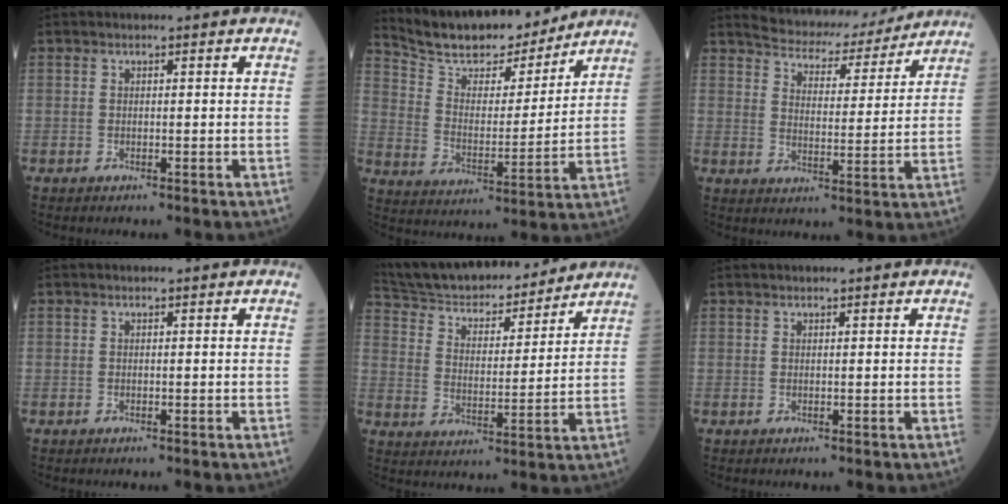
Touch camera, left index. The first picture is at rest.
{"total": 15.3, "force": [14.0, 3.6, 5.2], "torque": [-0.096, -0.002, 0.237]}
{"total": 12.8, "force": [12.0, 2.9, 3.5], "torque": [-0.048, 0.001, 0.170]}
{"total": 0.0}
{"total": 20.4, "force": [18.7, 4.6, 6.9], "torque": [-0.123, 0.015, 0.291]}
{"total": 1.1, "force": [1.0, 0.1, 0.5], "torque": [-0.006, 0.021, 0.019]}